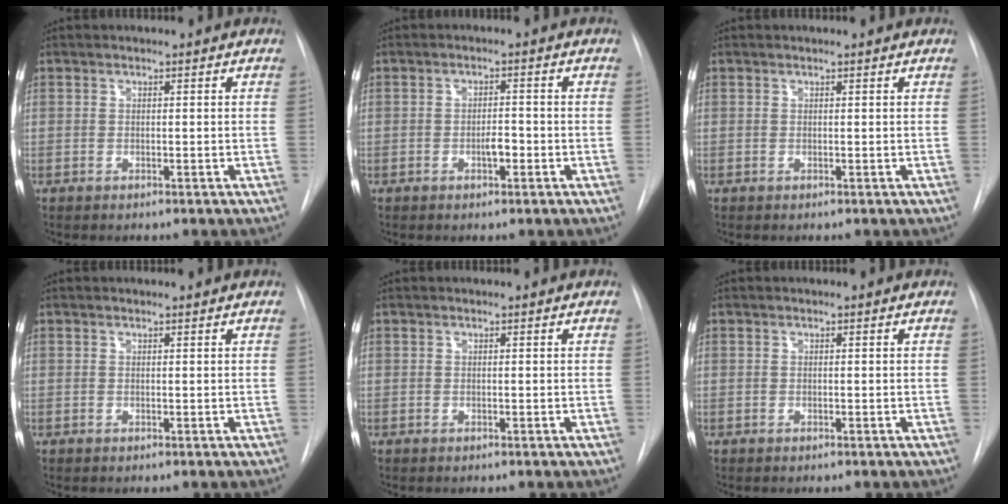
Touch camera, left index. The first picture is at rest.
{"total": 2.1, "force": [-0.8, 0.8, 1.7], "torque": [-0.026, 0.004, -0.013]}
{"total": 0.9, "force": [0.9, -0.1, 0.1], "torque": [-0.005, 0.006, 0.012]}
{"total": 0.9, "force": [0.9, -0.1, 0.1], "torque": [-0.006, 0.006, 0.013]}
{"total": 0.0}
{"total": 0.0}